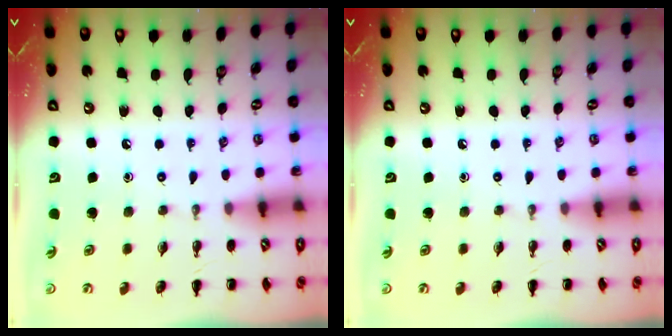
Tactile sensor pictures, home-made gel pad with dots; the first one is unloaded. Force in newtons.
{"total": 0.0}